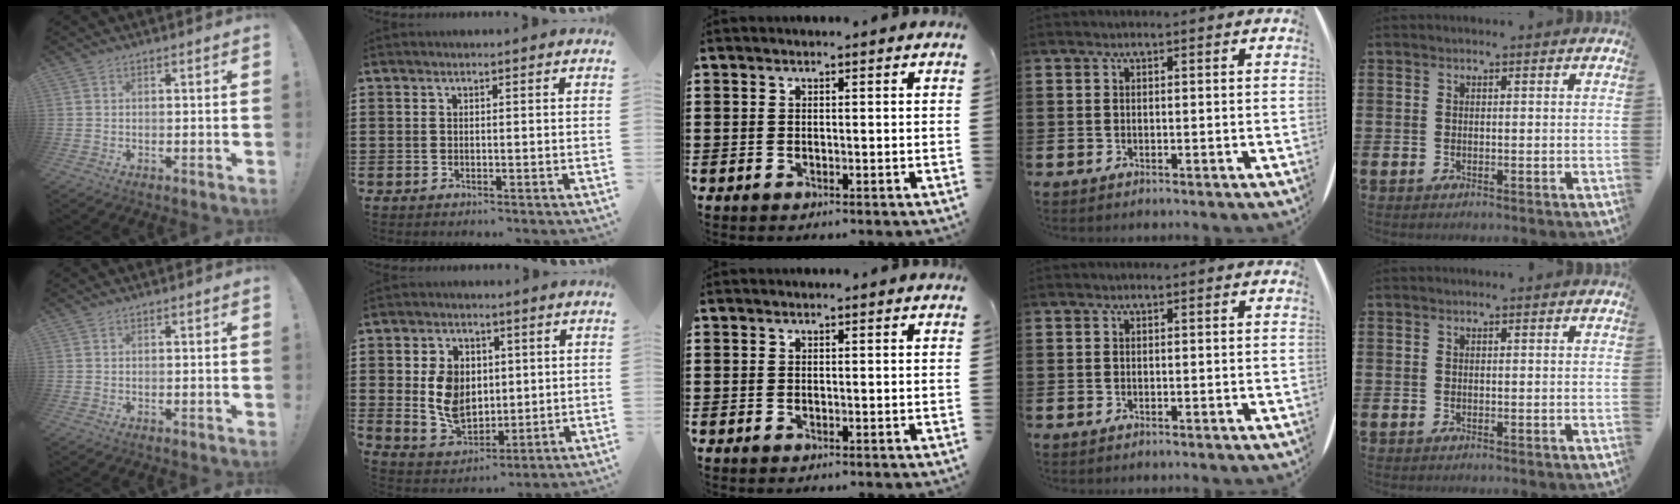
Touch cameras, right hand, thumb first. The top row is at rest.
{"index": {"total": 8.0, "force": [1.1, 6.2, 4.8], "torque": [-0.107, 0.008, 0.017]}}